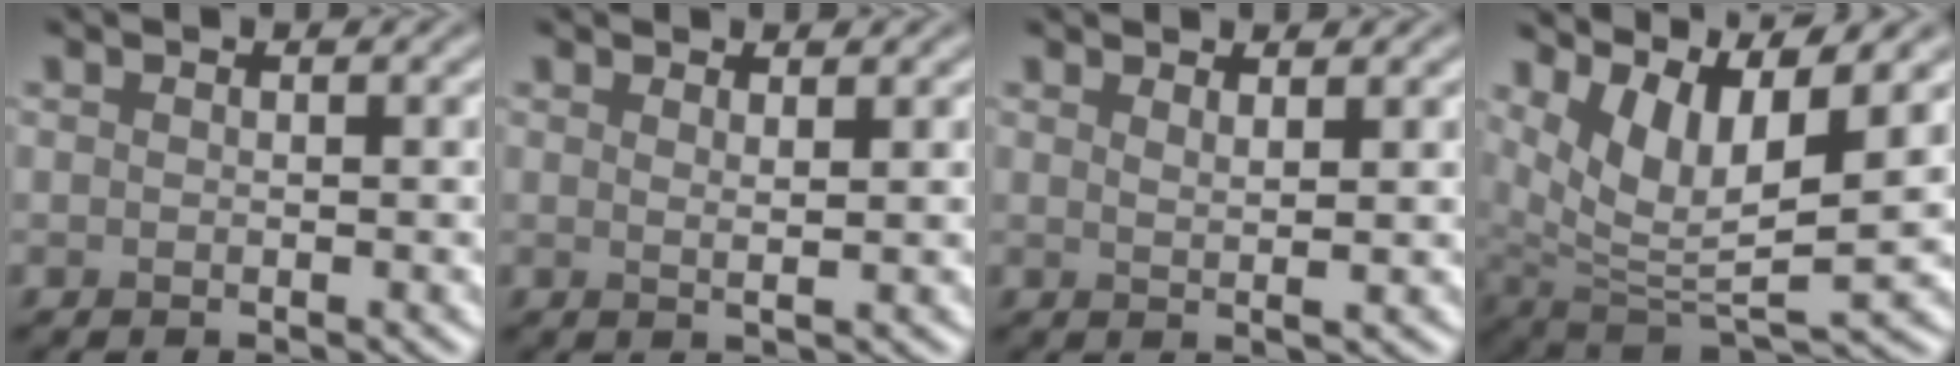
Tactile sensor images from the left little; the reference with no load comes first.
{"total": 1.3, "force": [0.8, 0.3, 1.0], "torque": [-0.010, 0.000, 0.012]}
{"total": 1.7, "force": [1.1, 0.4, 1.2], "torque": [-0.012, 0.000, 0.015]}
{"total": 7.1, "force": [3.9, 2.0, 5.6], "torque": [-0.118, -0.006, 0.081]}